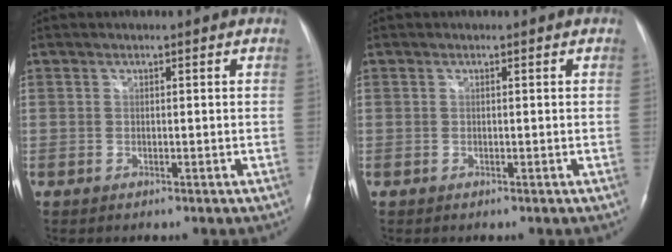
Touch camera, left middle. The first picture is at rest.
{"total": 0.0}